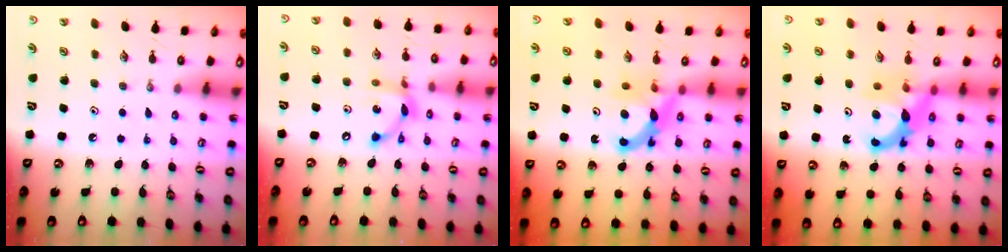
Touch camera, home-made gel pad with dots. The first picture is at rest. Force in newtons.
{"total": 12.2, "press": 12.2, "slide": 0.6}
{"total": 7.2, "press": 7.2, "slide": 0.6}
{"total": 7.6, "press": 7.5, "slide": 0.6}